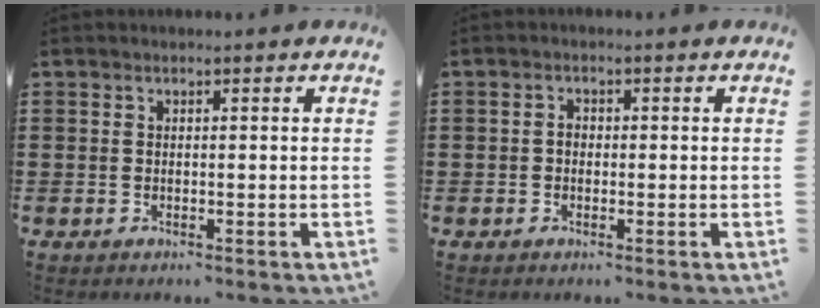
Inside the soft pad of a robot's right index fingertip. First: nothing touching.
{"total": 1.2, "force": [-0.3, 0.8, 0.8], "torque": [-0.018, 0.002, -0.006]}